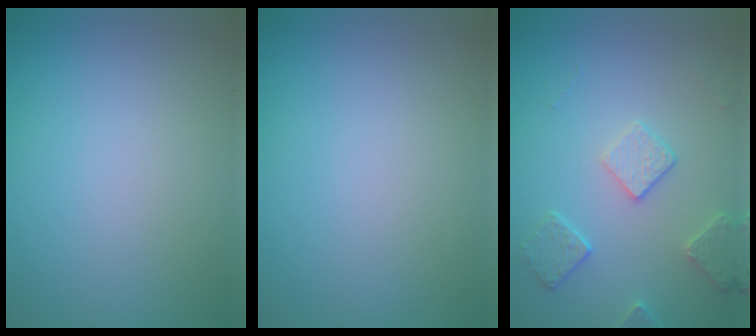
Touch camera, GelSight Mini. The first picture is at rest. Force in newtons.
{"total": 0.0}
{"total": 2.9, "press": 2.8, "slide": 0.9}